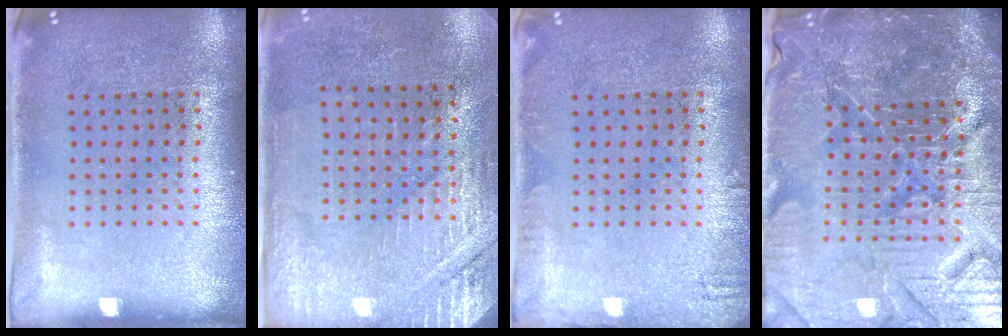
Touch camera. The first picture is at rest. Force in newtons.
{"total": 2.8, "press": 2.7, "slide": 0.8}
{"total": 1.4, "press": 1.3, "slide": 0.2}
{"total": 6.3, "press": 5.7, "slide": 2.8}